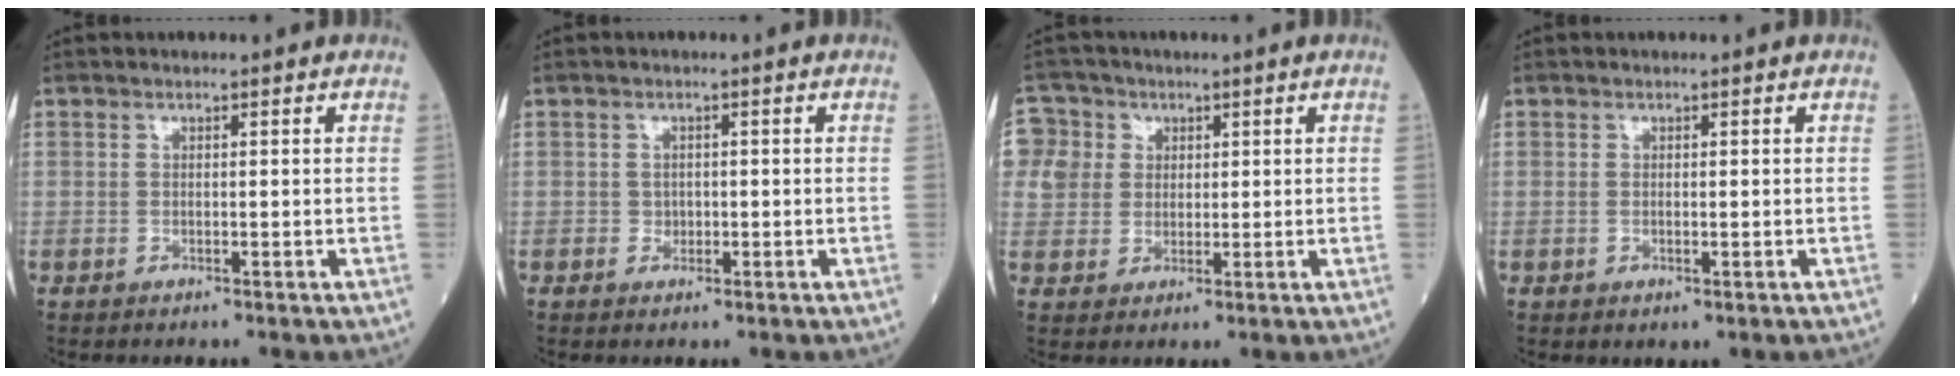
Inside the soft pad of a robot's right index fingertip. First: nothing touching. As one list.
[{"total": 1.1, "force": [-0.3, 1.1, 0.3], "torque": [0.000, 0.004, -0.002]}, {"total": 6.9, "force": [1.9, 6.7, 0.5], "torque": [-0.011, 0.023, 0.041]}, {"total": 0.7, "force": [0.0, 0.6, 0.4], "torque": [-0.010, -0.002, 0.004]}]